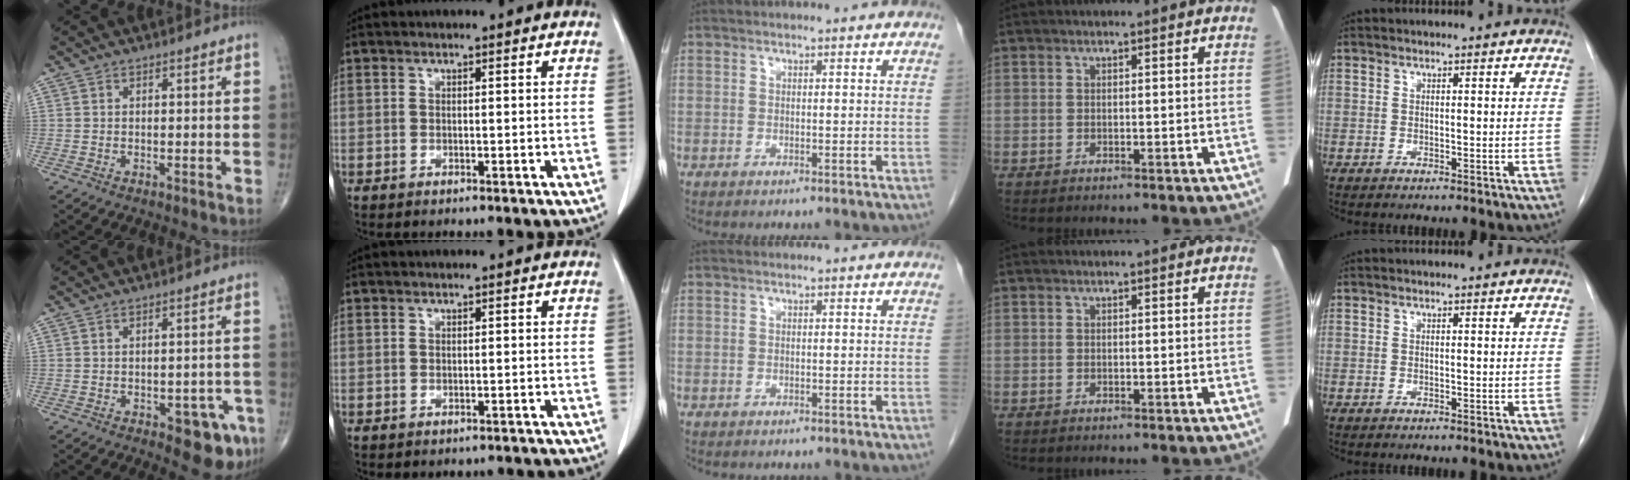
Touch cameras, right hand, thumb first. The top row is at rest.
{"thumb": {"total": 8.4, "force": [-3.9, 3.7, 6.4], "torque": [-0.052, 0.015, -0.042]}, "index": {"total": 2.2, "force": [-1.8, 1.2, -0.1], "torque": [0.002, 0.011, -0.026]}}